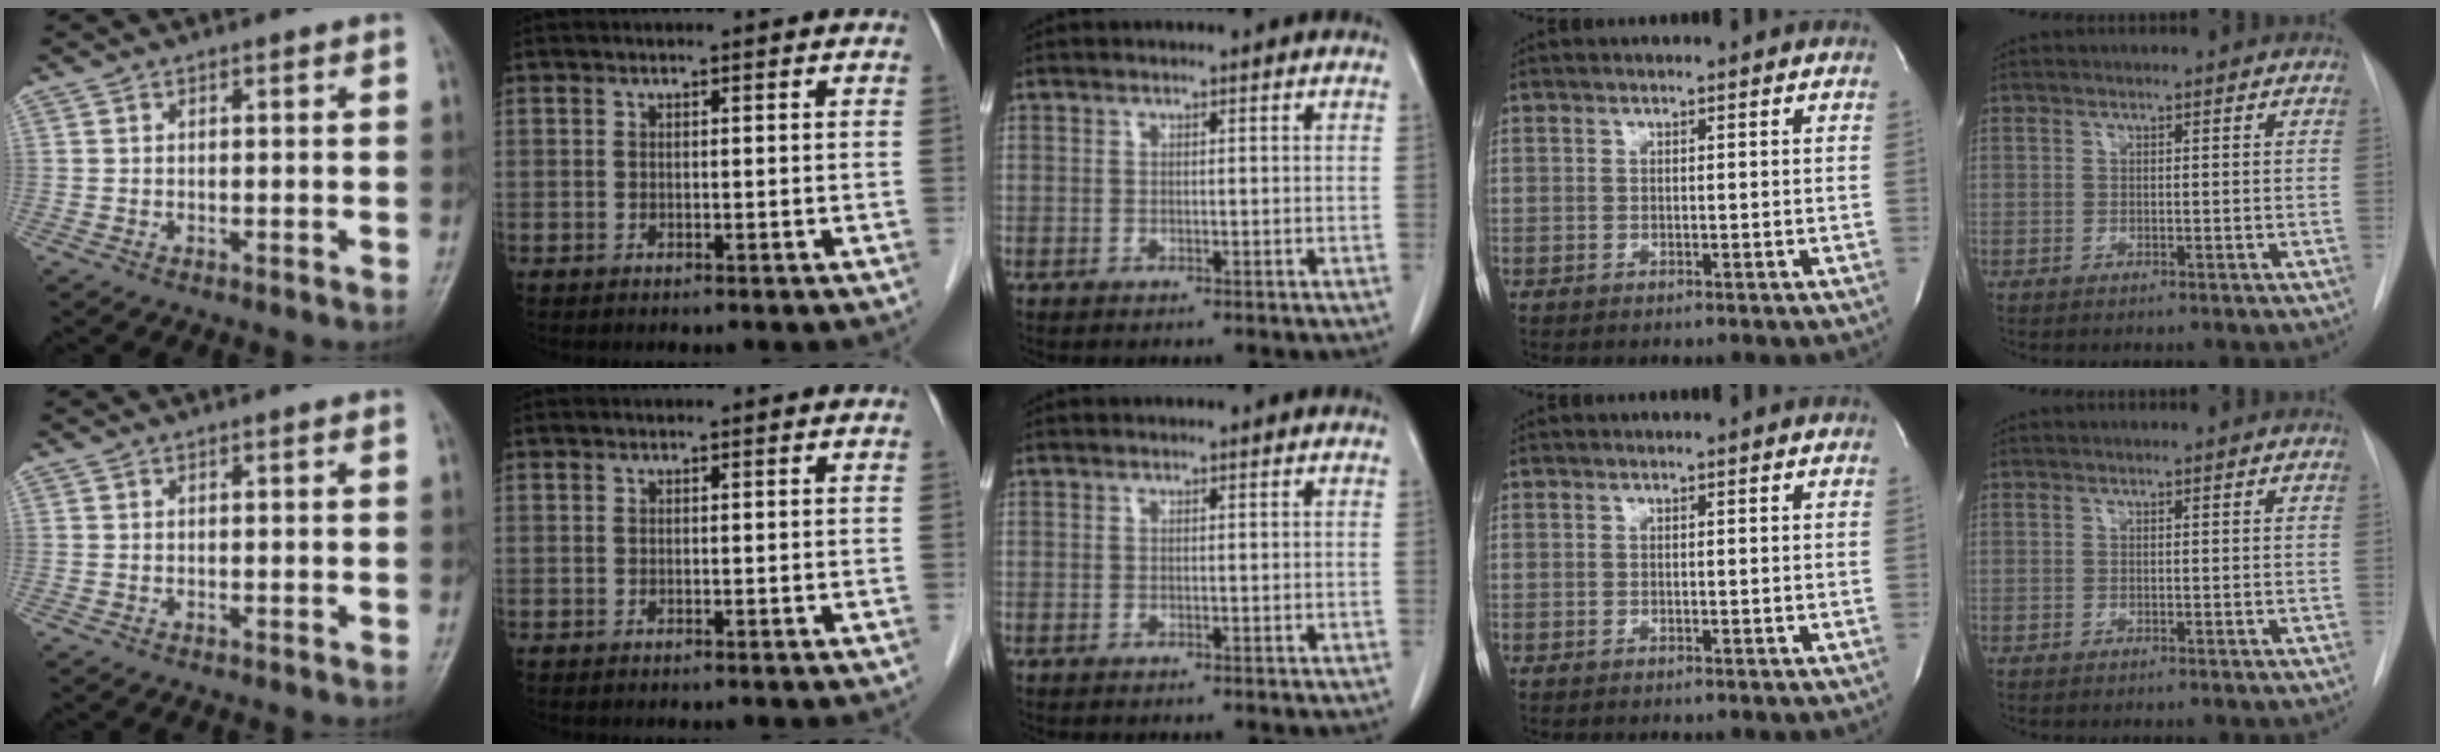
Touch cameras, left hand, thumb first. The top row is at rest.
{}